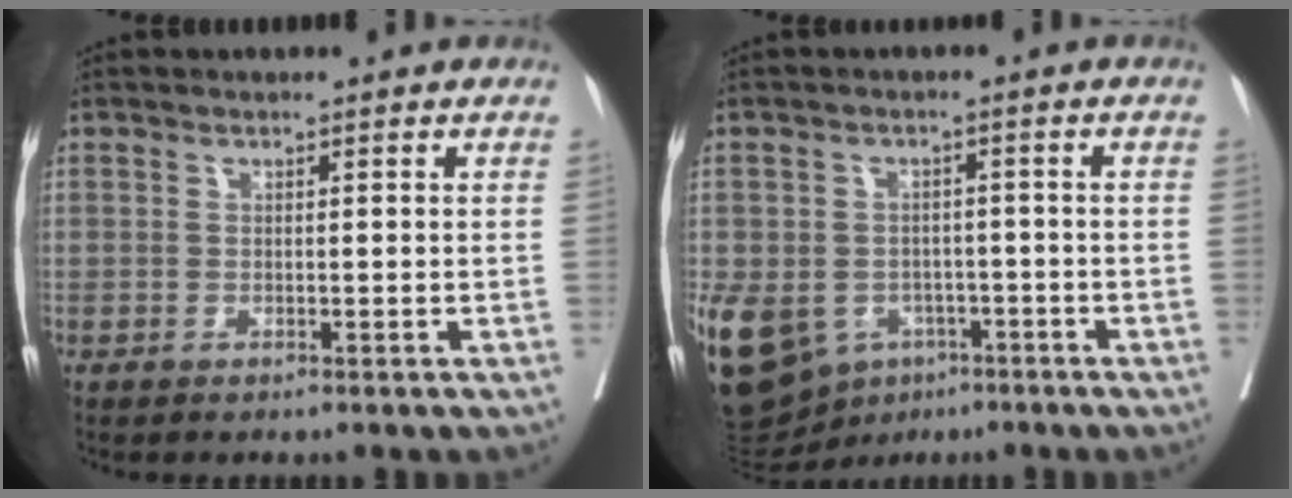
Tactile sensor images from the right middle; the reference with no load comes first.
{"total": 25.8, "force": [-10.9, 19.9, 12.2], "torque": [-0.386, -0.018, -0.156]}